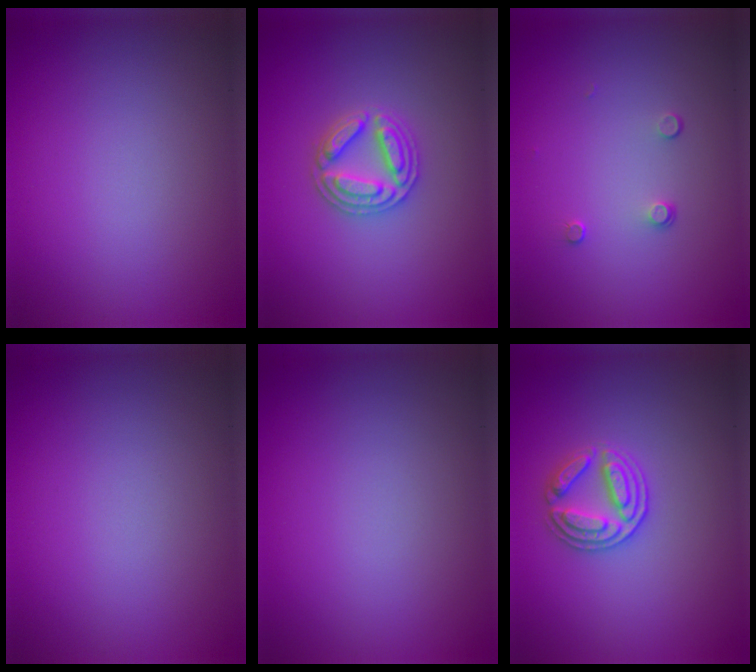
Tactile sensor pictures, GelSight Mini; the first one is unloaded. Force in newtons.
{"total": 3.7, "press": 3.6, "slide": 0.6}
{"total": 0.9, "press": 0.6, "slide": 0.6}
{"total": 0.0}
{"total": 0.0}
{"total": 2.7, "press": 2.6, "slide": 0.7}